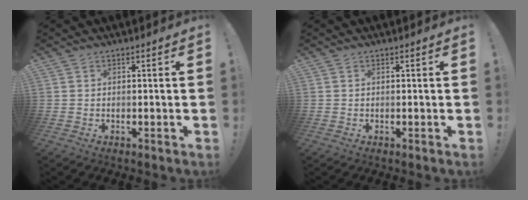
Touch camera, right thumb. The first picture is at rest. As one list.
[{"total": 0.0}]